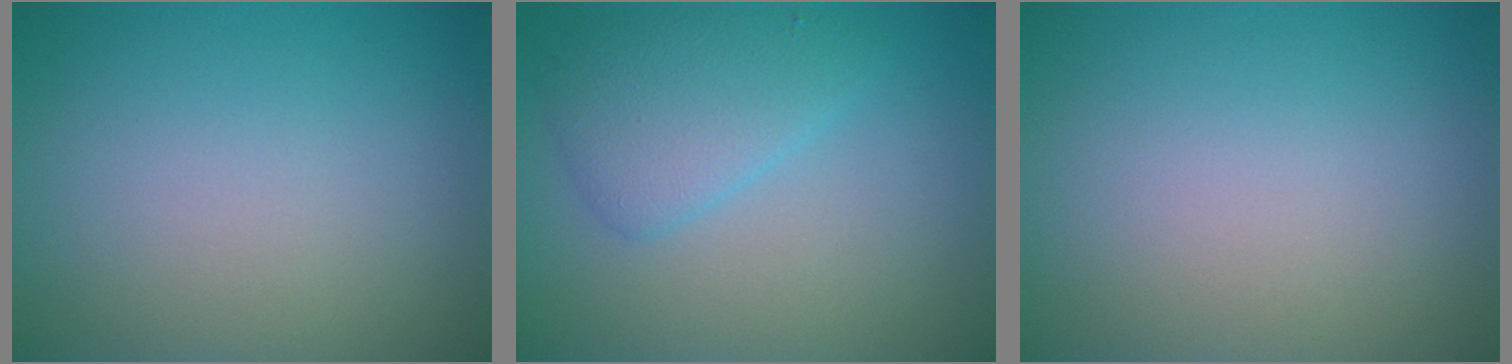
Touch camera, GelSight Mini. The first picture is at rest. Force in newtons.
{"total": 3.4, "press": 3.4, "slide": 0.1}
{"total": 0.0}